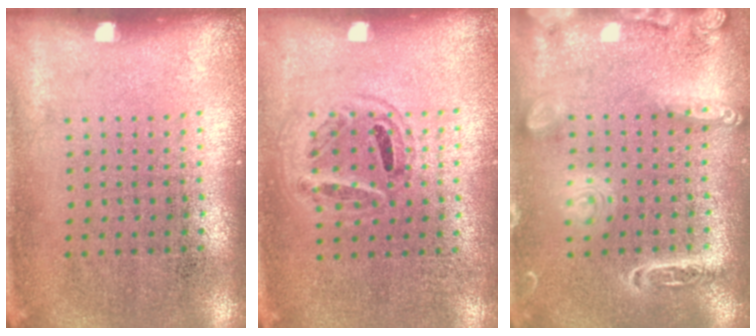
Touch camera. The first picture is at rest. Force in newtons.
{"total": 0.9, "press": 0.8, "slide": 0.3}
{"total": 1.8, "press": 1.8, "slide": 0.1}